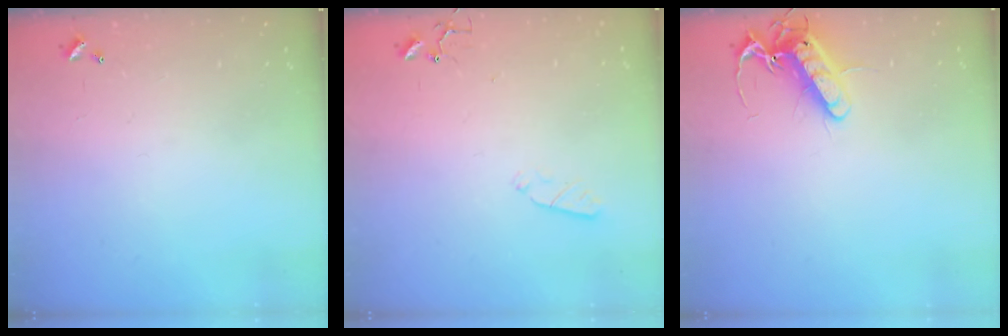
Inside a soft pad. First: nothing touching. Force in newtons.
{"total": 2.9, "press": 2.8, "slide": 0.5}
{"total": 13.9, "press": 13.8, "slide": 1.7}